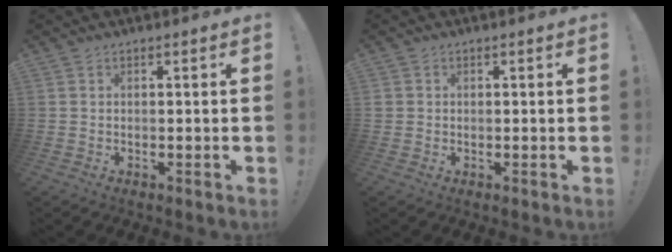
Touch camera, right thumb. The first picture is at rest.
{"total": 1.3, "force": [0.3, 1.3, 0.2], "torque": [-0.005, 0.003, 0.006]}